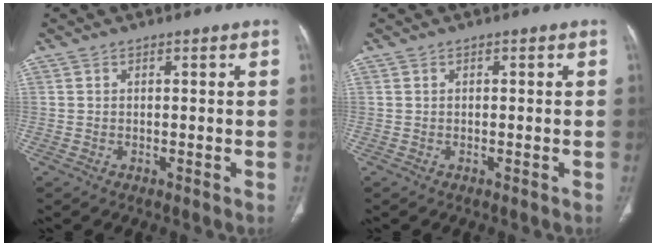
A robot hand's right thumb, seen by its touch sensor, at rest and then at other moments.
{"total": 0.0}